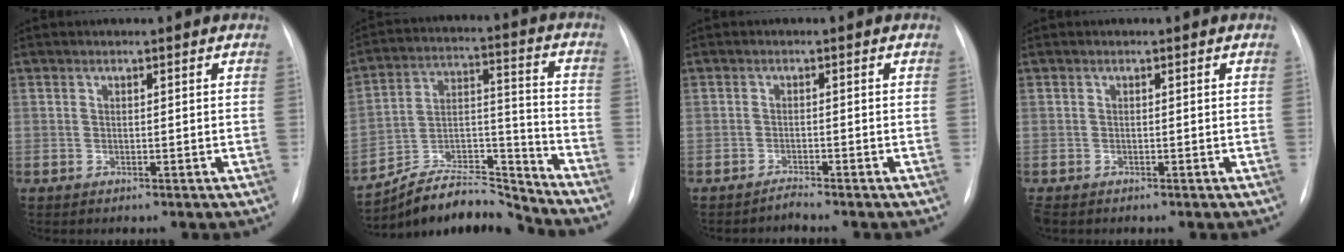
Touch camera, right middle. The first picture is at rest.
{"total": 13.6, "force": [-13.4, 1.2, 2.0], "torque": [-0.028, 0.054, -0.235]}
{"total": 1.2, "force": [-1.2, -0.3, -0.1], "torque": [0.004, -0.006, -0.018]}
{"total": 1.4, "force": [-1.1, 0.7, 0.6], "torque": [-0.009, -0.002, -0.014]}